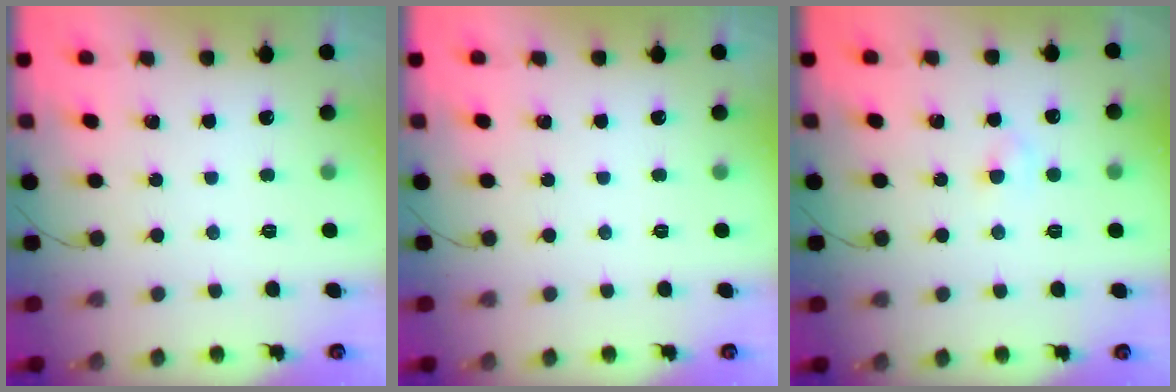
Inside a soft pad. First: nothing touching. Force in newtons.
{"total": 0.0}
{"total": 2.0, "press": 1.8, "slide": 0.9}